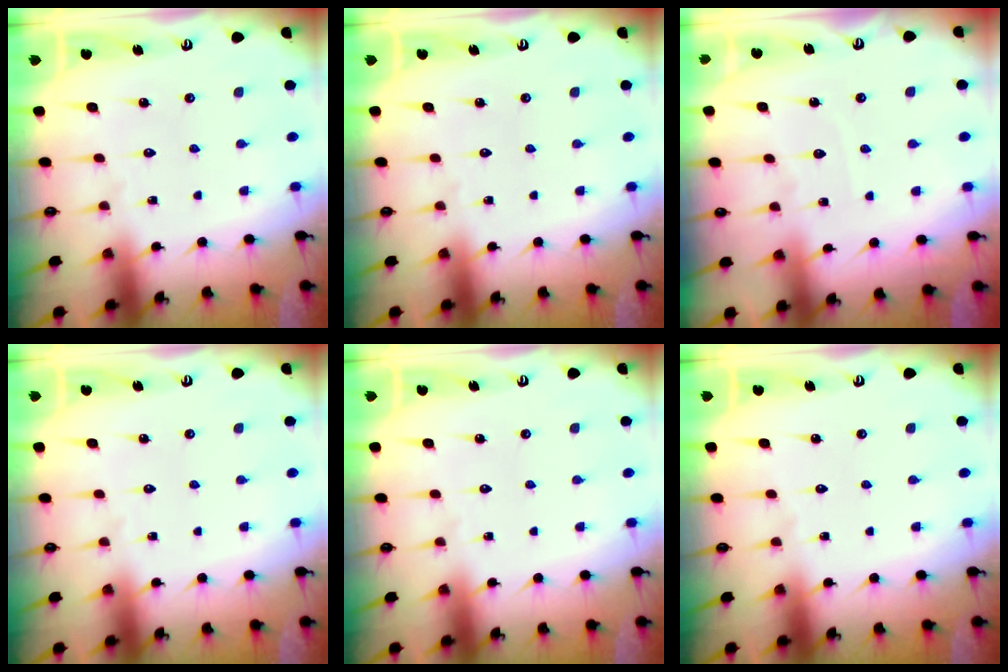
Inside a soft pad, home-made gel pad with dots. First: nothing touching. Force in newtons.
{"total": 0.0}
{"total": 3.9, "press": 3.9, "slide": 0.4}
{"total": 0.0}
{"total": 0.0}
{"total": 0.0}